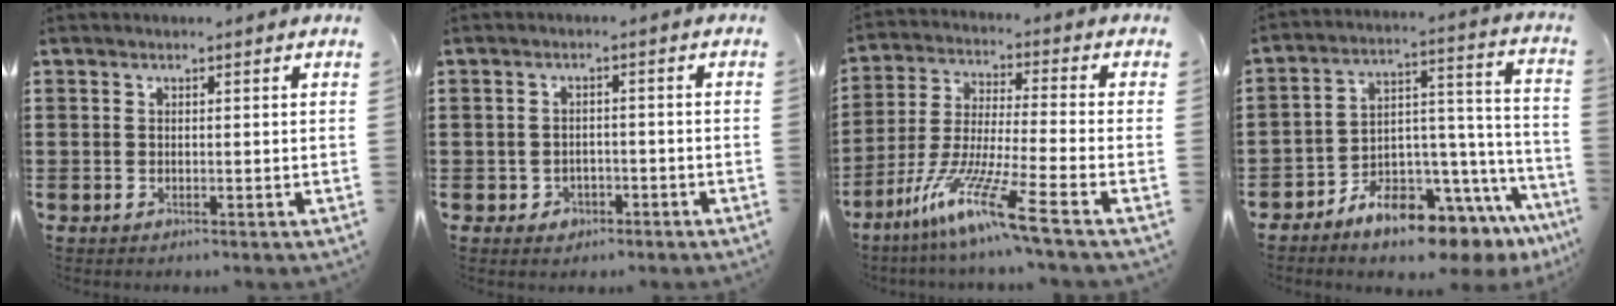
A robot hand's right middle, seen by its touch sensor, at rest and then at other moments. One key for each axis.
{"total": 1.6, "fx": -1.1, "fy": 1.0, "fz": 0.3, "tx": -0.014, "ty": -0.002, "tz": -0.025}
{"total": 11.3, "fx": -7.8, "fy": -0.1, "fz": 8.2, "tx": -0.176, "ty": -0.016, "tz": -0.156}
{"total": 8.8, "fx": -8.0, "fy": 2.2, "fz": 2.8, "tx": -0.045, "ty": 0.011, "tz": -0.149}